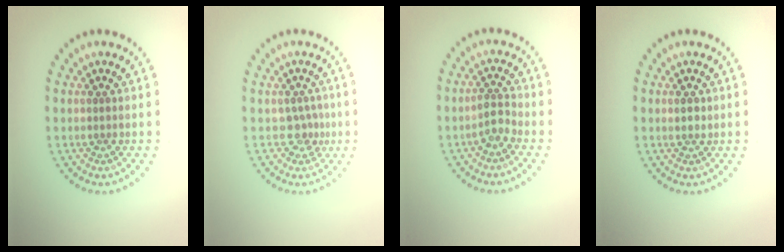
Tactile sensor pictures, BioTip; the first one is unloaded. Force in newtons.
{"total": 1.5, "press": 1.2, "slide": 0.9}
{"total": 1.9, "press": 1.6, "slide": 1.0}
{"total": 1.0, "press": 0.9, "slide": 0.3}